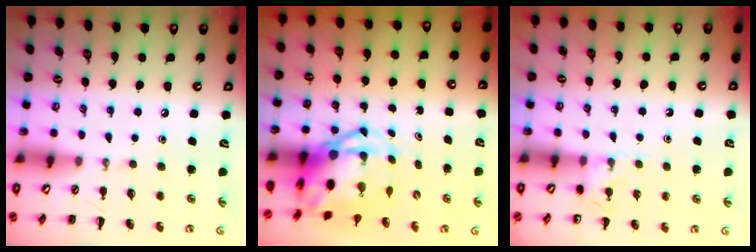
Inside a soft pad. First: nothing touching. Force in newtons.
{"total": 6.6, "press": 6.4, "slide": 1.7}
{"total": 5.5, "press": 5.3, "slide": 1.5}